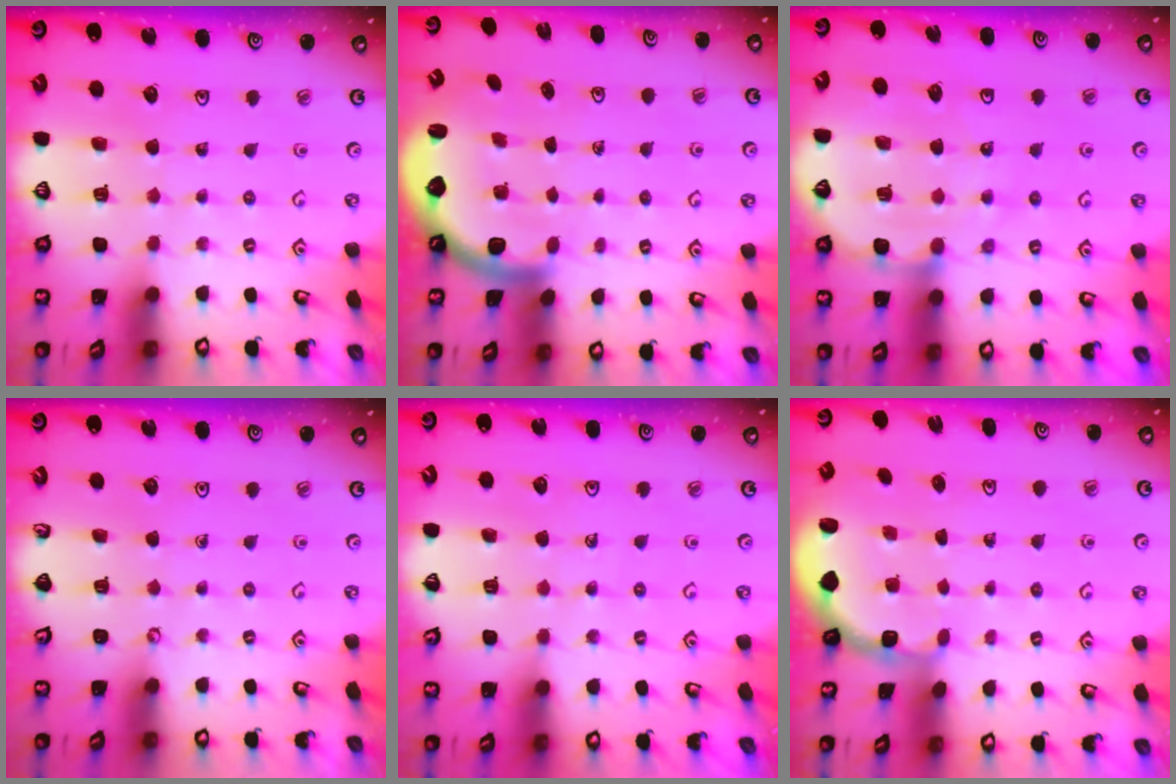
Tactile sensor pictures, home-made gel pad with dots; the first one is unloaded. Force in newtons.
{"total": 2.8, "press": 2.8, "slide": 0.5}
{"total": 8.6, "press": 8.1, "slide": 2.8}
{"total": 0.0}
{"total": 3.6, "press": 3.5, "slide": 1.0}
{"total": 1.9, "press": 1.8, "slide": 0.7}